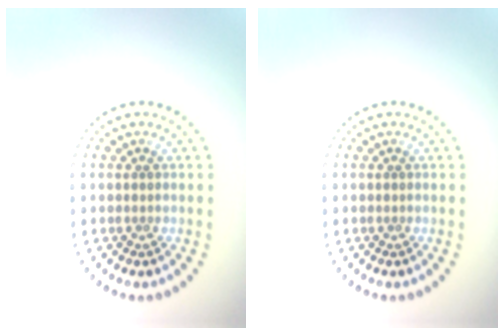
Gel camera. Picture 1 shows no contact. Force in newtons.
{"total": 0.0}